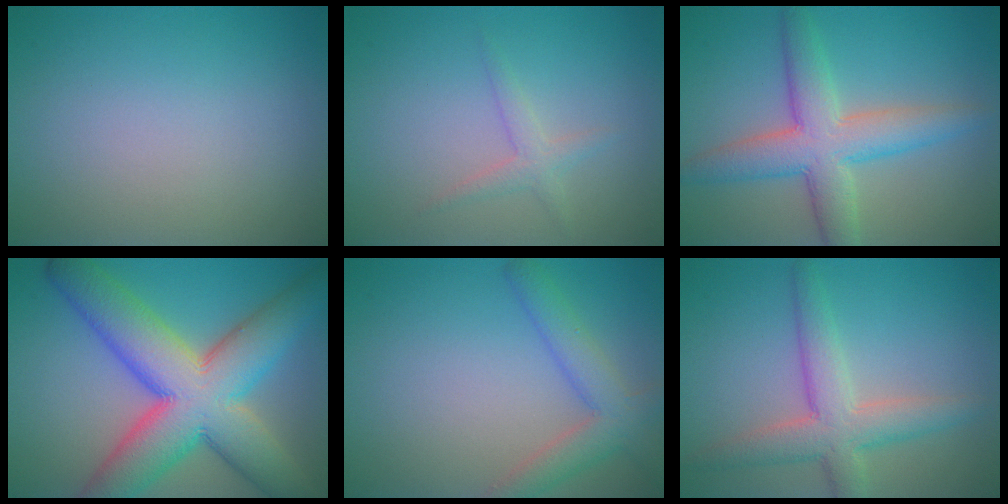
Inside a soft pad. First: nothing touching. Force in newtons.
{"total": 1.6, "press": 1.6, "slide": 0.0}
{"total": 6.4, "press": 6.4, "slide": 0.2}
{"total": 13.2, "press": 13.2, "slide": 0.4}
{"total": 3.9, "press": 3.9, "slide": 0.3}
{"total": 4.8, "press": 4.8, "slide": 0.1}